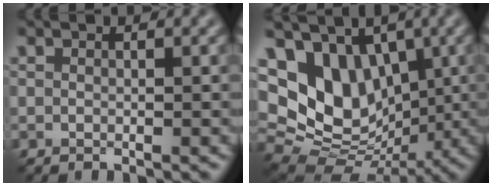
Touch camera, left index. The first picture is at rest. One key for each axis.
{"total": 12.0, "fx": 2.9, "fy": 9.1, "fz": 7.3, "tx": -0.131, "ty": 0.012, "tz": 0.050}